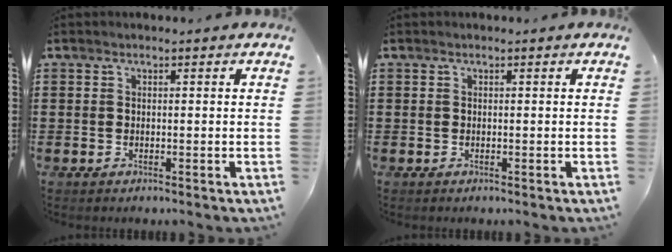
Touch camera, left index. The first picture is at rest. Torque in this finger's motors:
{"motor_torque": [0.00, -0.01, 0.00, 0.00]}